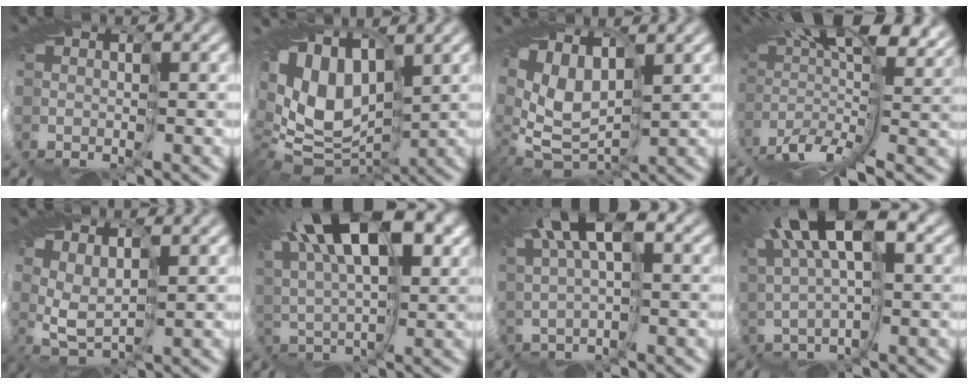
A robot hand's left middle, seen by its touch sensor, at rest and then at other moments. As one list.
[{"total": 9.0, "force": [1.0, 6.7, 6.0], "torque": [-0.125, -0.007, 0.031]}, {"total": 6.1, "force": [2.4, 3.9, 4.1], "torque": [-0.093, 0.007, 0.049]}, {"total": 11.0, "force": [1.6, 4.3, 10.0], "torque": [-0.186, -0.004, 0.032]}, {"total": 2.1, "force": [1.4, 0.9, 1.2], "torque": [-0.052, -0.001, 0.029]}, {"total": 11.3, "force": [6.0, 4.0, 8.7], "torque": [-0.148, 0.044, 0.076]}, {"total": 5.4, "force": [2.7, 1.2, 4.5], "torque": [-0.085, 0.023, 0.041]}, {"total": 7.0, "force": [3.5, 1.8, 5.8], "torque": [-0.122, 0.026, 0.058]}]